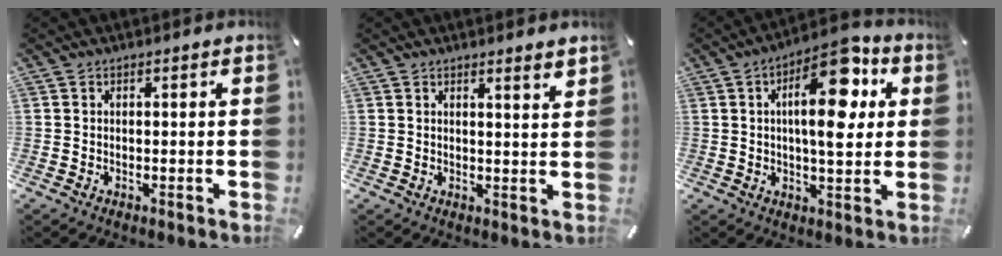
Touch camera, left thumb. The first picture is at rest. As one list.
[{"total": 2.6, "force": [2.2, -0.4, 1.3], "torque": [-0.022, -0.018, 0.036]}, {"total": 15.7, "force": [5.0, 6.3, 13.5], "torque": [-0.203, -0.018, 0.076]}]